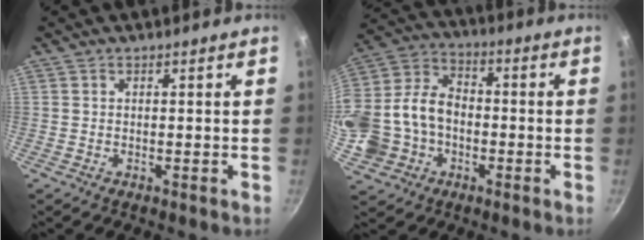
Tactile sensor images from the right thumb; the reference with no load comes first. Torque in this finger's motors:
{"motor_torque": [-0.19, 0.83, 0.72, 0.57, 0.20]}